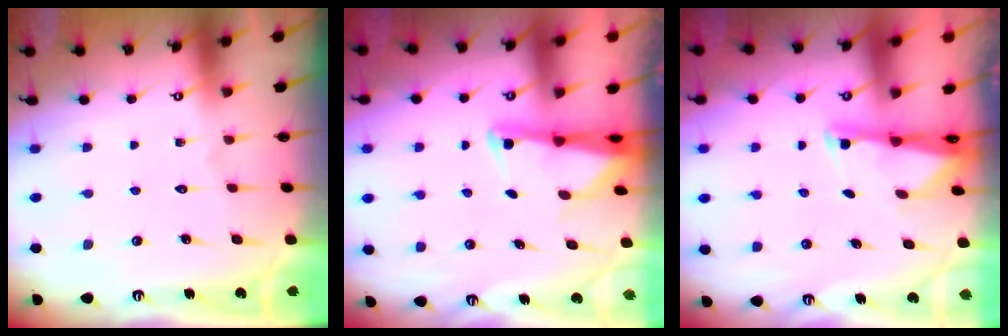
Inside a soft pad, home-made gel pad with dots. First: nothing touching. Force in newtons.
{"total": 2.5, "press": 2.5, "slide": 0.5}
{"total": 1.8, "press": 1.8, "slide": 0.4}